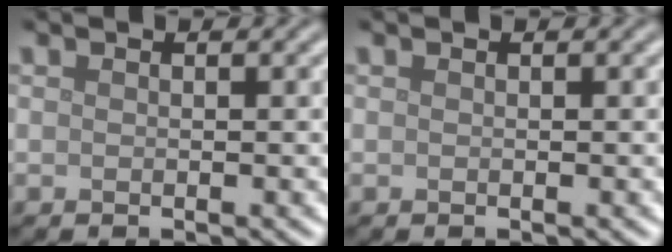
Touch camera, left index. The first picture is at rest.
{"total": 0.0}